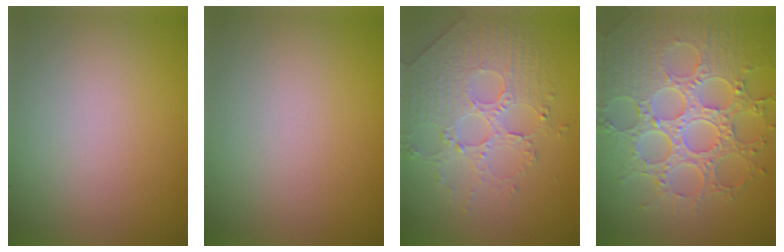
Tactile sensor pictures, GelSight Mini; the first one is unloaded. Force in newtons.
{"total": 0.0}
{"total": 4.8, "press": 3.7, "slide": 3.0}
{"total": 8.7, "press": 6.3, "slide": 6.0}